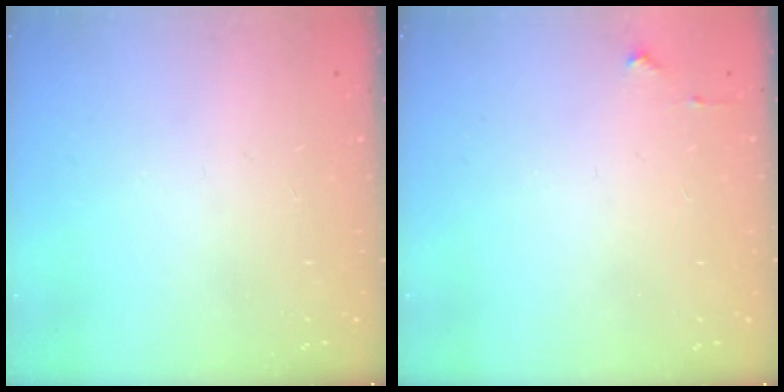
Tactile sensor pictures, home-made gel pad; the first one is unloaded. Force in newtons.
{"total": 2.7, "press": 2.6, "slide": 0.4}